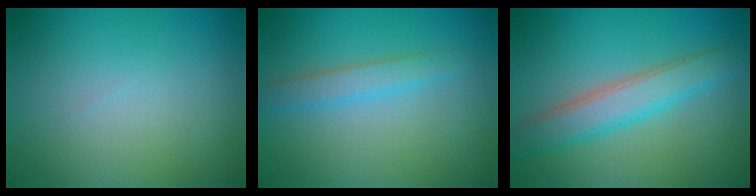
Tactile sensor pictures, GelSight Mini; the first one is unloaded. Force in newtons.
{"total": 2.1, "press": 2.1, "slide": 0.1}
{"total": 4.4, "press": 4.4, "slide": 0.2}